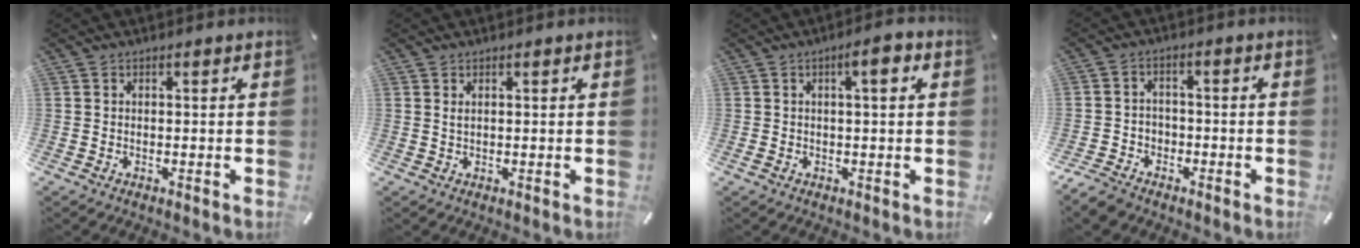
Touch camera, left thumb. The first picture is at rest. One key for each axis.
{"total": 0.6, "fx": 0.3, "fy": 0.5, "fz": 0.4, "tx": -0.009, "ty": 0.002, "tz": 0.004}
{"total": 5.0, "fx": 1.6, "fy": 0.4, "fz": 4.7, "tx": -0.078, "ty": -0.006, "tz": 0.020}
{"total": 5.1, "fx": -3.4, "fy": 3.7, "fz": 1.0, "tx": -0.028, "ty": 0.020, "tz": -0.067}